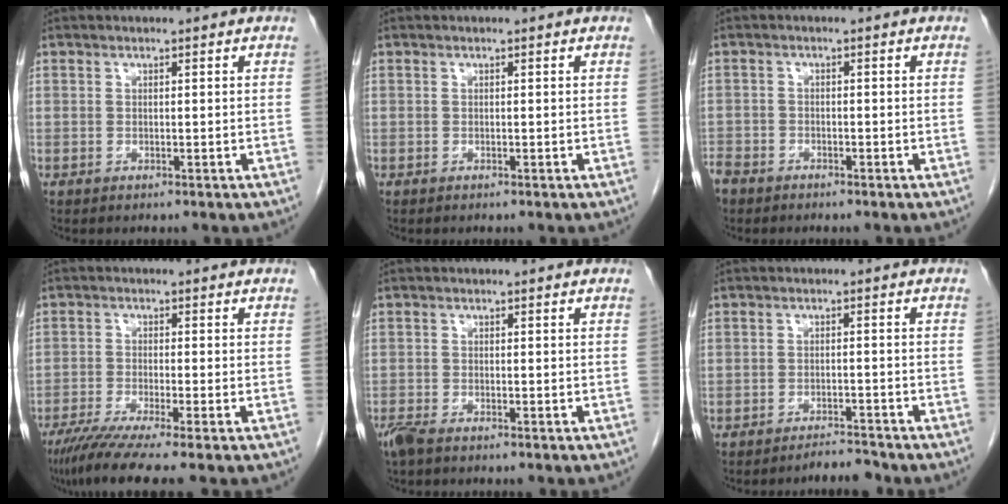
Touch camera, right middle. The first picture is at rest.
{"total": 0.0}
{"total": 3.8, "force": [-3.2, 1.8, 0.8], "torque": [-0.021, -0.002, -0.061]}
{"total": 8.4, "force": [-6.4, -0.8, 5.4], "torque": [-0.083, -0.025, -0.106]}
{"total": 2.3, "force": [-1.8, 0.5, 1.3], "torque": [-0.034, -0.008, -0.037]}
{"total": 2.5, "force": [-2.5, -0.2, 0.3], "torque": [-0.003, -0.012, -0.038]}